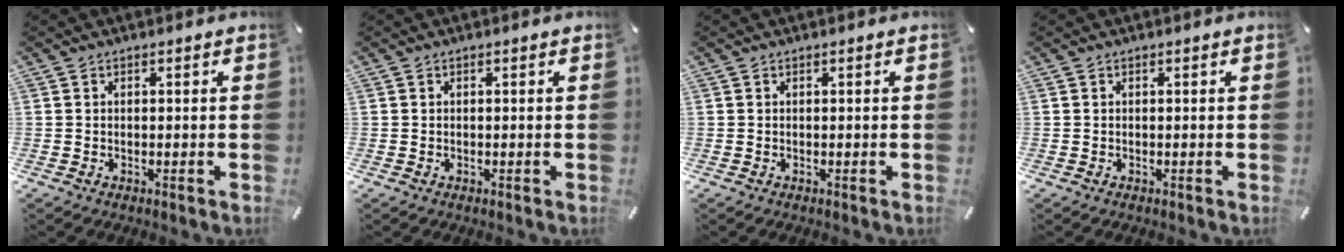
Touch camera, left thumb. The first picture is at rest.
{"total": 0.0}
{"total": 0.0}
{"total": 0.0}